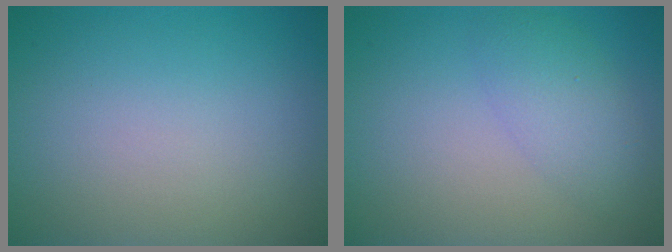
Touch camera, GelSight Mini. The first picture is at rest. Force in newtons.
{"total": 3.0, "press": 3.0, "slide": 0.2}